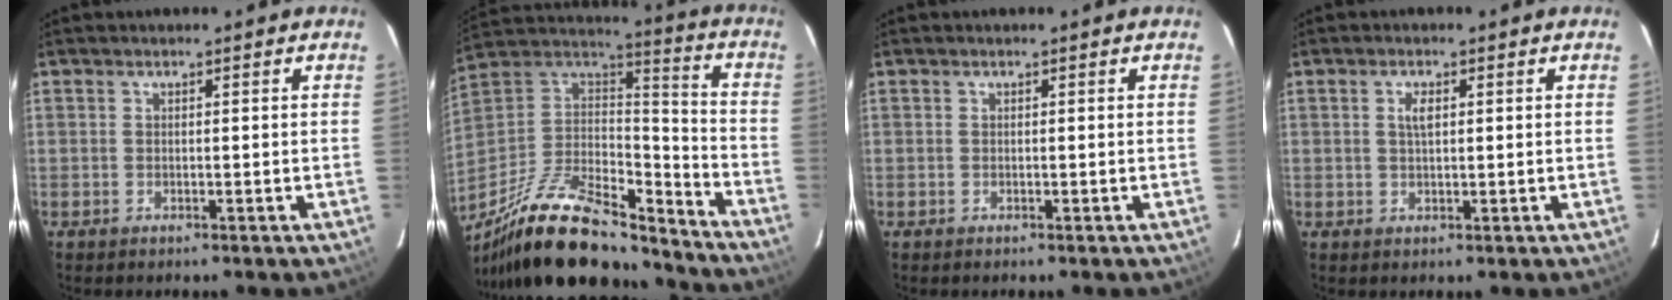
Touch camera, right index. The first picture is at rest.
{"total": 27.4, "force": [-20.4, 10.0, 15.3], "torque": [-0.289, -0.003, -0.327]}
{"total": 0.0}
{"total": 2.2, "force": [0.7, 1.0, 1.9], "torque": [-0.035, 0.003, 0.012]}